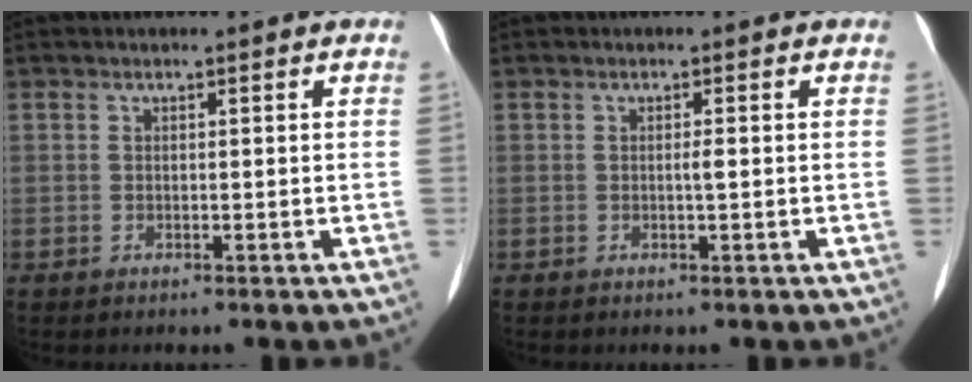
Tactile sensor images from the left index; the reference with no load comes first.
{"total": 0.8, "force": [-0.2, 0.0, 0.7], "torque": [-0.014, -0.002, 0.000]}